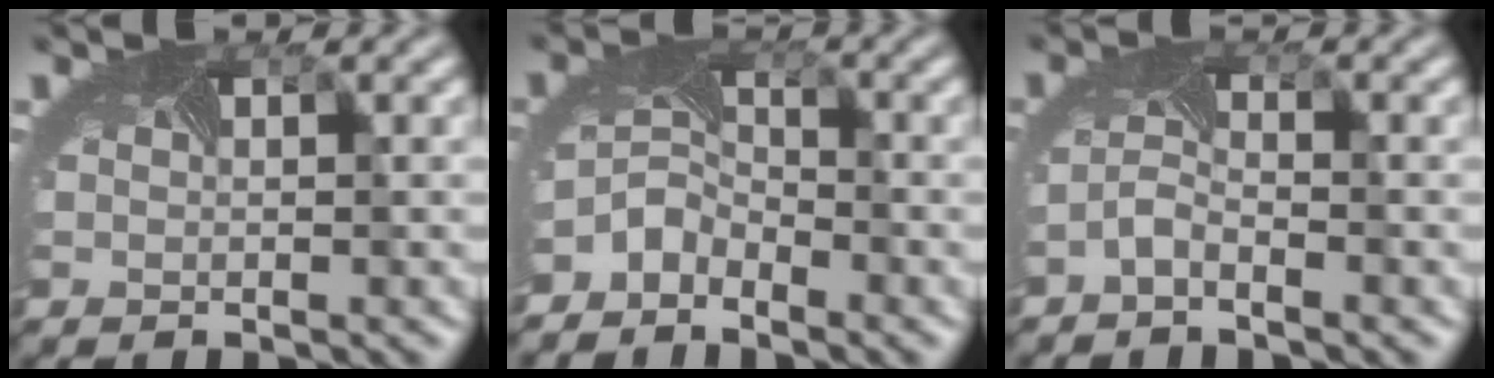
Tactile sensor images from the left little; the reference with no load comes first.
{"total": 2.9, "force": [-2.6, 1.3, 0.7], "torque": [-0.026, -0.004, -0.058]}
{"total": 1.5, "force": [-1.4, 0.1, 0.6], "torque": [-0.025, -0.001, -0.035]}